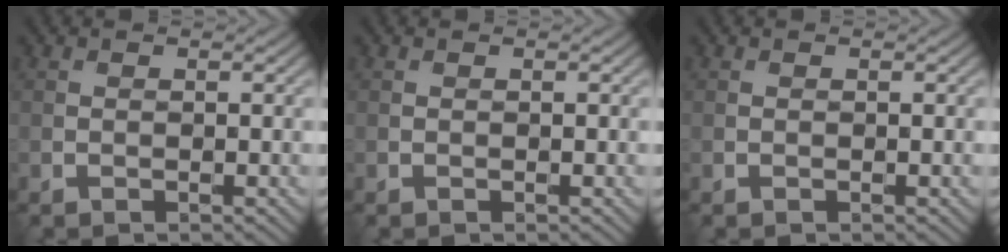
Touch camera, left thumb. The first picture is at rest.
{"total": 0.0}
{"total": 0.0}